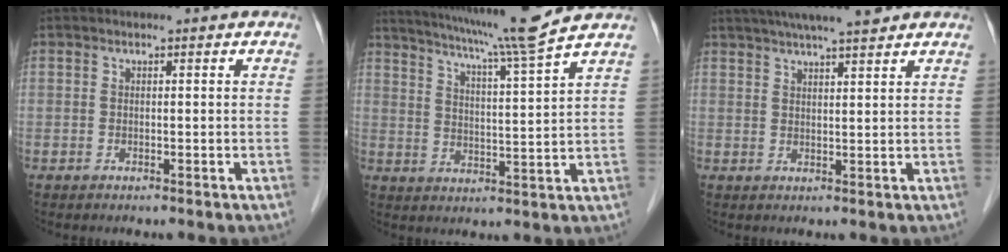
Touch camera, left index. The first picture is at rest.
{"total": 13.1, "force": [11.2, -2.5, 6.3], "torque": [-0.114, -0.020, 0.166]}
{"total": 10.3, "force": [8.6, 0.6, 5.6], "torque": [-0.089, 0.026, 0.120]}